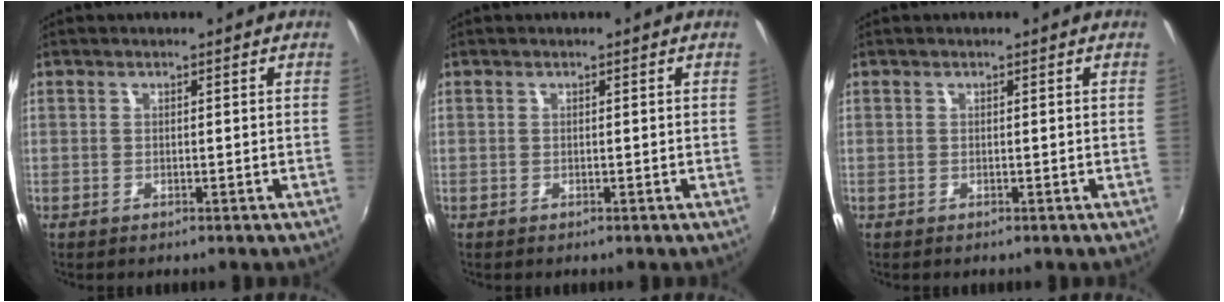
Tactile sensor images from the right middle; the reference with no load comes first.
{"total": 0.0}
{"total": 0.0}